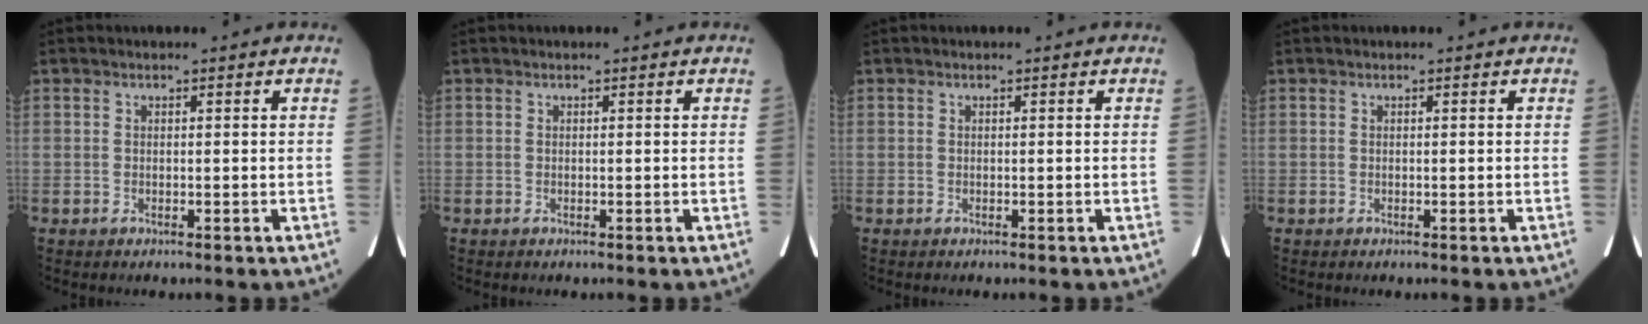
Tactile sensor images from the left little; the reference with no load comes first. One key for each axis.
{"total": 0.0}
{"total": 0.0}
{"total": 0.0}